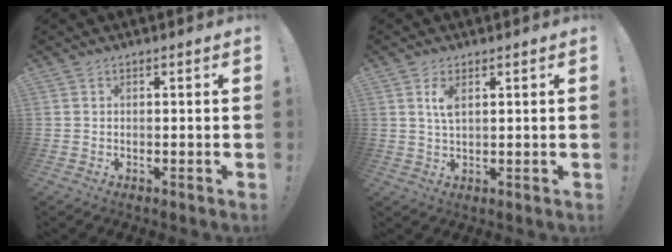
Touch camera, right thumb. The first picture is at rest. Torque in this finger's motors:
{"motor_torque": [0.21, -0.19, 0.03, 0.03, 0.00]}